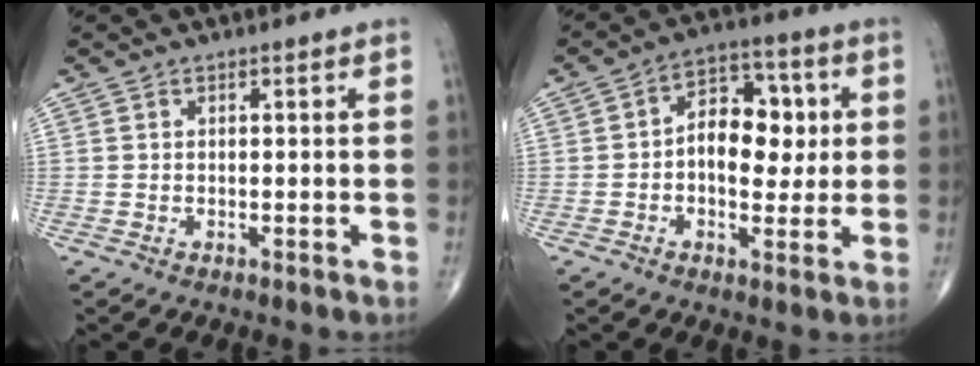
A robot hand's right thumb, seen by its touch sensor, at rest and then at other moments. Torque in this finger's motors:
{"motor_torque": [-0.05, 0.55, 0.80, 0.04, 0.22]}